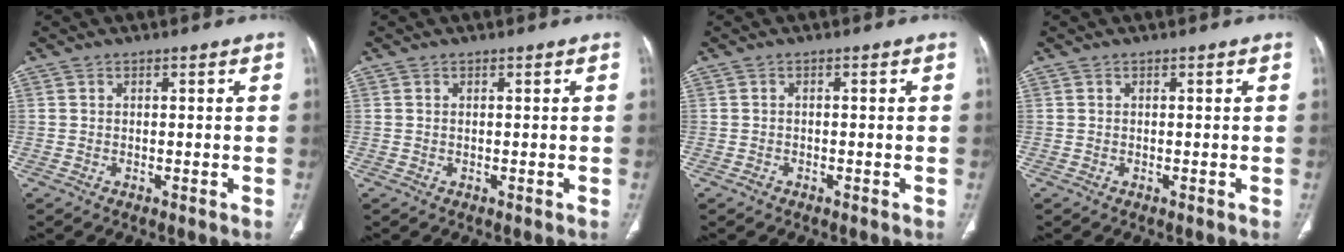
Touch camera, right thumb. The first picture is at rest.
{"total": 0.0}
{"total": 0.7, "force": [-0.5, 0.4, 0.2], "torque": [-0.006, 0.004, -0.010]}
{"total": 0.0}